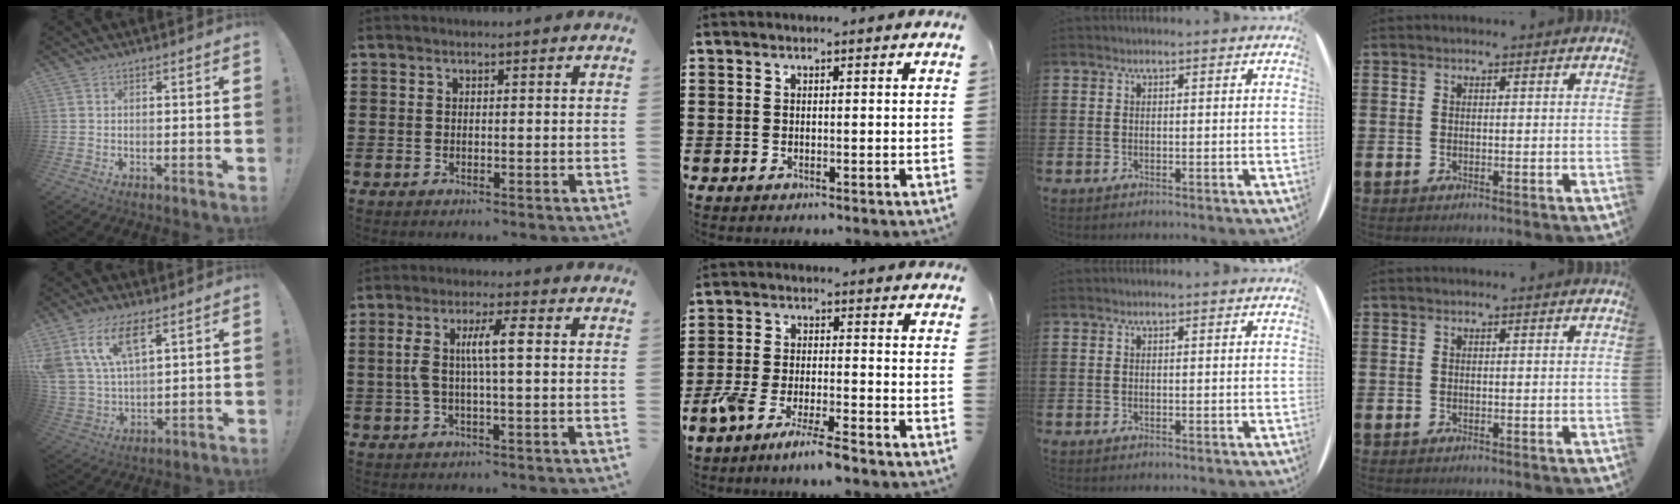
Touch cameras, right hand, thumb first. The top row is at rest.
{"thumb": {"total": 13.7, "force": [8.0, 6.4, 9.2], "torque": [-0.192, -0.030, 0.147]}, "index": {"total": 6.4, "force": [0.5, 1.2, 6.3], "torque": [-0.140, -0.004, -0.003]}, "middle": {"total": 6.0, "force": [-5.3, 0.1, 2.9], "torque": [-0.067, -0.012, -0.103]}}